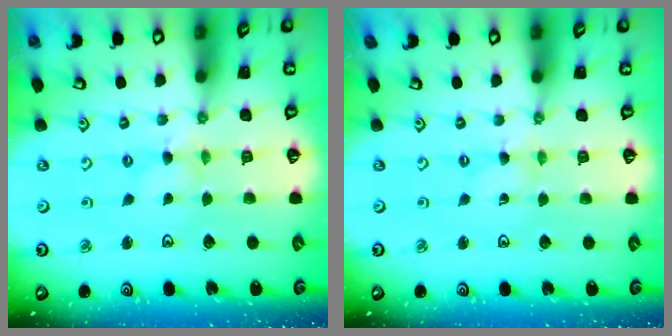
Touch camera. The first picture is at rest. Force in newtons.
{"total": 0.0}